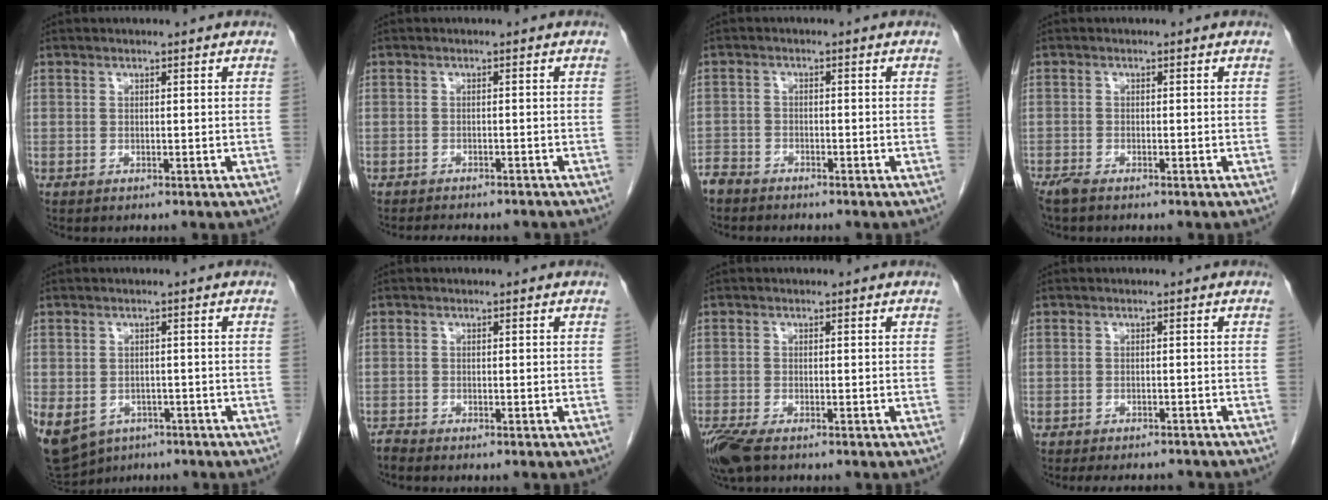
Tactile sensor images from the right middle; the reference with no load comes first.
{"total": 7.4, "force": [-6.6, 1.9, 2.6], "torque": [-0.034, 0.000, -0.082]}
{"total": 3.4, "force": [-3.2, 1.1, 0.1], "torque": [-0.002, -0.004, -0.063]}
{"total": 2.0, "force": [-1.7, 0.2, 1.1], "torque": [-0.027, -0.007, -0.034]}
{"total": 17.5, "force": [-8.6, 13.4, 7.1], "torque": [-0.235, -0.013, -0.114]}
{"total": 0.9, "force": [-0.8, -0.2, -0.1], "torque": [-0.002, -0.005, -0.017]}
{"total": 5.1, "force": [-3.6, 1.4, 3.4], "torque": [-0.073, -0.016, -0.068]}
{"total": 6.5, "force": [-6.1, 1.5, 1.8], "torque": [-0.017, -0.005, -0.077]}